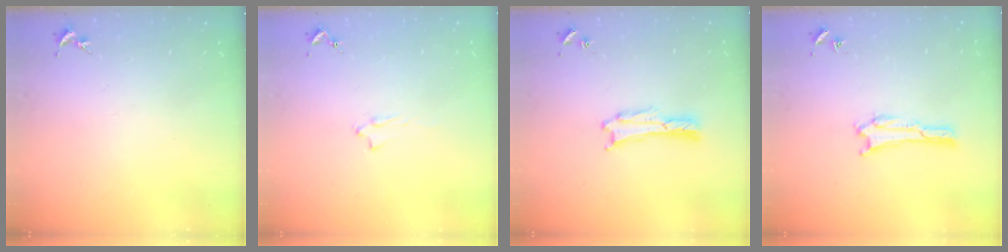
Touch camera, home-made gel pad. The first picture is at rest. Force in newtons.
{"total": 2.0, "press": 2.0, "slide": 0.4}
{"total": 0.7, "press": 0.7, "slide": 0.1}
{"total": 1.3, "press": 1.3, "slide": 0.4}